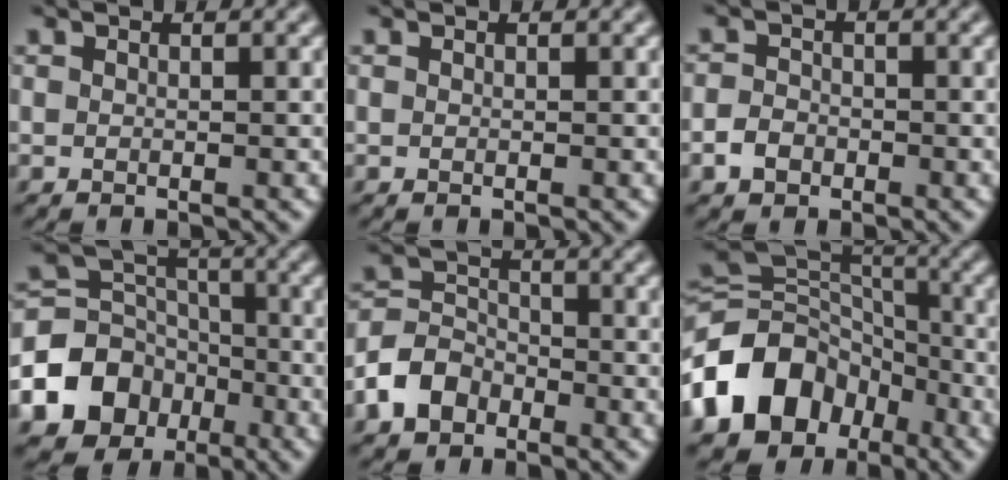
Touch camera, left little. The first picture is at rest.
{"total": 0.0}
{"total": 1.9, "force": [-1.0, 1.5, 0.7], "torque": [-0.010, 0.002, -0.023]}
{"total": 10.7, "force": [-4.9, 8.8, 3.5], "torque": [-0.077, -0.015, -0.112]}
{"total": 4.3, "force": [-2.5, 3.1, 1.6], "torque": [-0.036, 0.005, -0.057]}
{"total": 11.5, "force": [-5.2, 8.7, 5.4], "torque": [-0.120, 0.003, -0.108]}